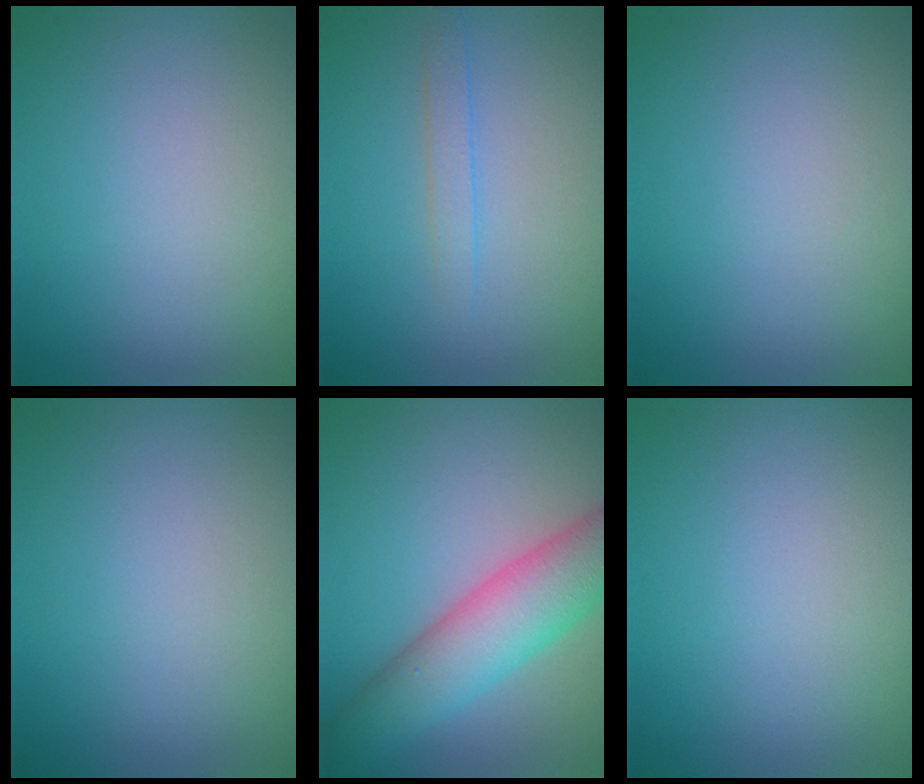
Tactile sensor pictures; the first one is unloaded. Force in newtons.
{"total": 1.2, "press": 1.2, "slide": 0.1}
{"total": 0.0}
{"total": 0.0}
{"total": 6.6, "press": 6.6, "slide": 0.2}
{"total": 0.0}